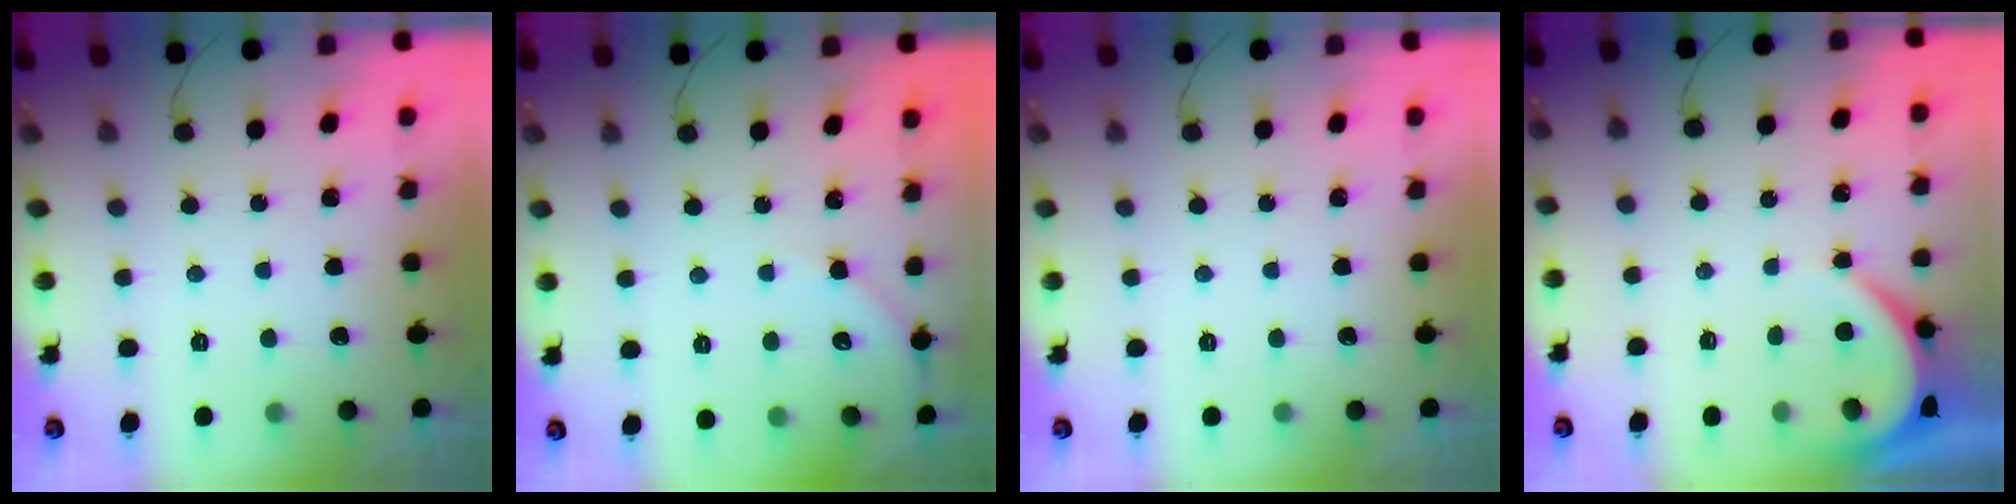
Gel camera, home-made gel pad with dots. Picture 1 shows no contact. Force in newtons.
{"total": 3.6, "press": 3.5, "slide": 0.6}
{"total": 0.0}
{"total": 3.9, "press": 3.8, "slide": 0.5}